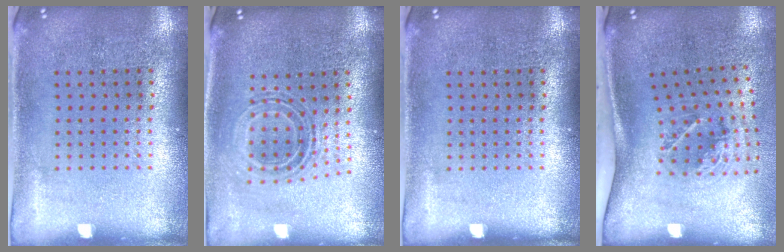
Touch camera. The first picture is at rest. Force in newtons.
{"total": 0.7, "press": 0.7, "slide": 0.2}
{"total": 0.0}
{"total": 2.0, "press": 1.3, "slide": 1.6}